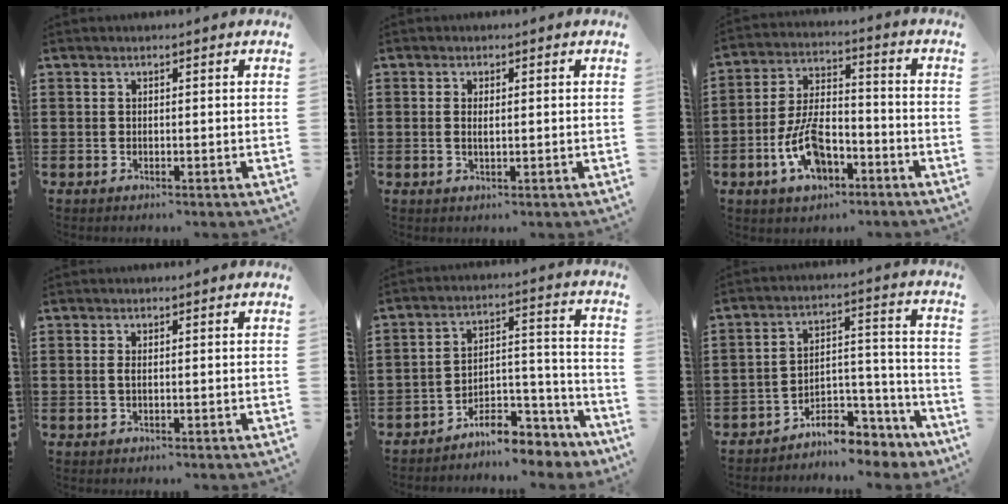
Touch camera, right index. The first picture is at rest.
{"total": 1.5, "force": [0.2, 0.3, 1.5], "torque": [-0.030, -0.001, 0.003]}
{"total": 9.5, "force": [-4.2, 4.7, 7.1], "torque": [-0.154, 0.002, -0.076]}
{"total": 0.9, "force": [0.0, 0.2, 0.9], "torque": [-0.019, 0.001, 0.000]}
{"total": 8.1, "force": [-7.4, 2.2, 2.3], "torque": [-0.028, 0.024, -0.140]}
{"total": 6.9, "force": [-6.3, 2.4, 1.7], "torque": [-0.022, 0.023, -0.120]}